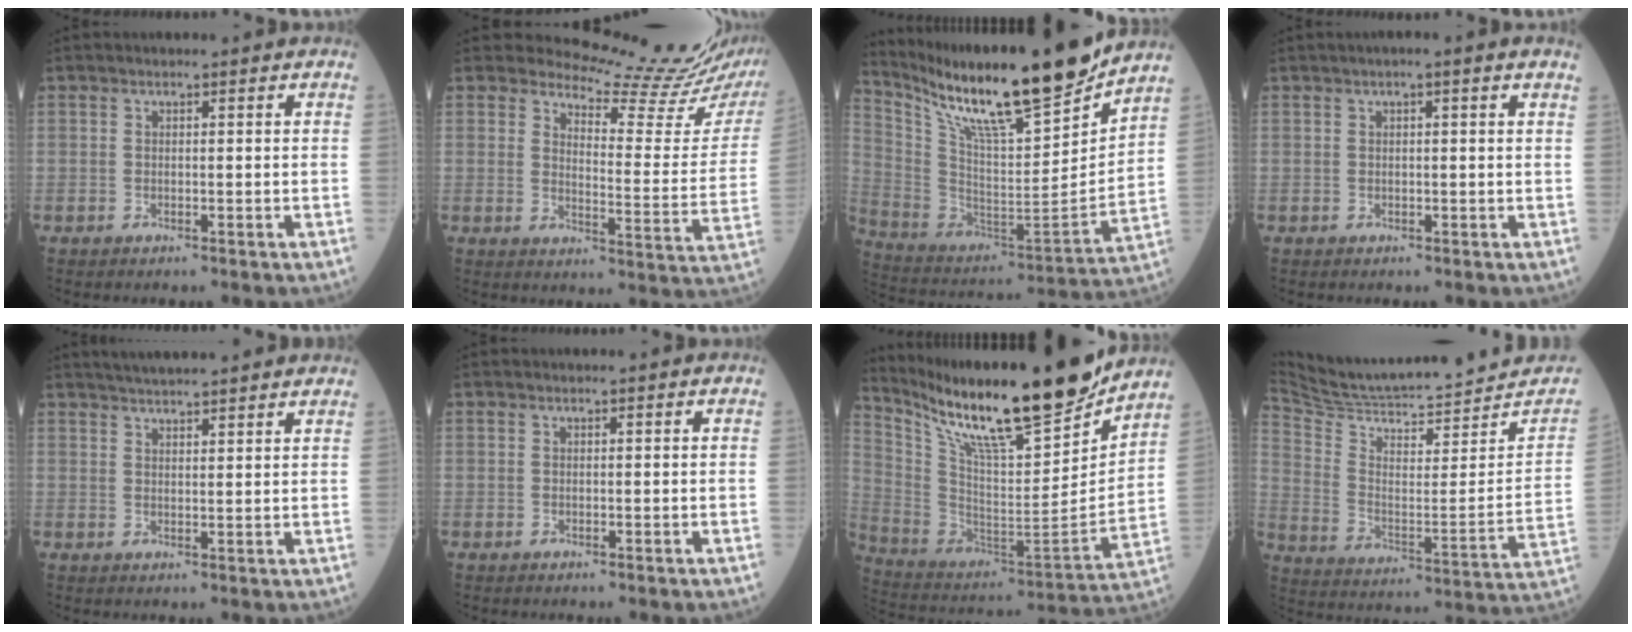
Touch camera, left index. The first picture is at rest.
{"total": 15.2, "force": [15.0, 0.0, 2.4], "torque": [-0.032, -0.106, 0.173]}
{"total": 25.5, "force": [20.8, 2.3, 14.6], "torque": [-0.271, -0.029, 0.351]}
{"total": 3.2, "force": [2.1, 0.1, 2.5], "torque": [-0.044, 0.014, 0.029]}
{"total": 10.6, "force": [9.5, 1.3, 4.6], "torque": [-0.071, 0.029, 0.135]}
{"total": 0.0}
{"total": 27.3, "force": [22.0, 3.4, 15.8], "torque": [-0.291, -0.029, 0.363]}
{"total": 22.8, "force": [21.8, 2.0, 6.4], "torque": [-0.115, -0.056, 0.325]}